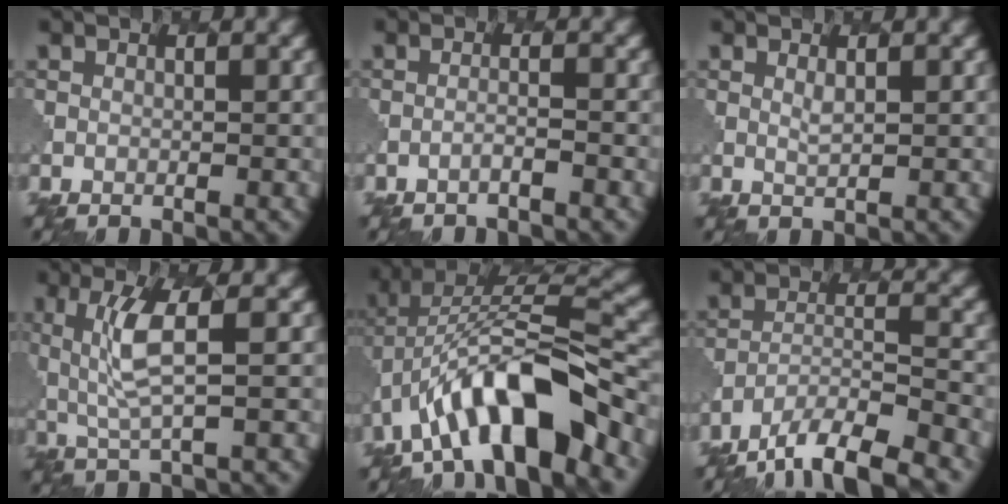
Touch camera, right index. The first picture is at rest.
{"total": 1.0, "force": [-0.6, 0.2, 0.7], "torque": [-0.003, 0.004, -0.018]}
{"total": 0.9, "force": [0.8, 0.0, 0.4], "torque": [-0.012, -0.001, 0.018]}
{"total": 3.9, "force": [0.9, 0.6, 3.7], "torque": [-0.090, -0.004, 0.026]}
{"total": 10.4, "force": [-4.9, 3.7, 8.4], "torque": [-0.134, 0.020, -0.081]}
{"total": 9.1, "force": [-7.4, 2.2, 4.7], "torque": [-0.078, -0.012, -0.126]}